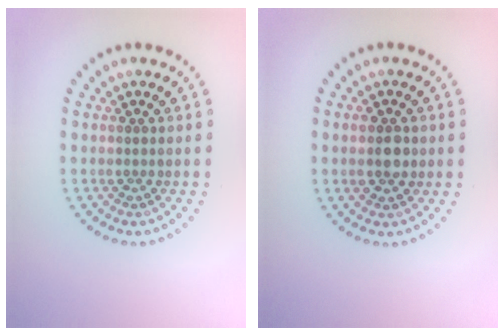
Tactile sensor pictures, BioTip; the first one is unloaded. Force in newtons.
{"total": 2.5, "press": 2.5, "slide": 0.2}